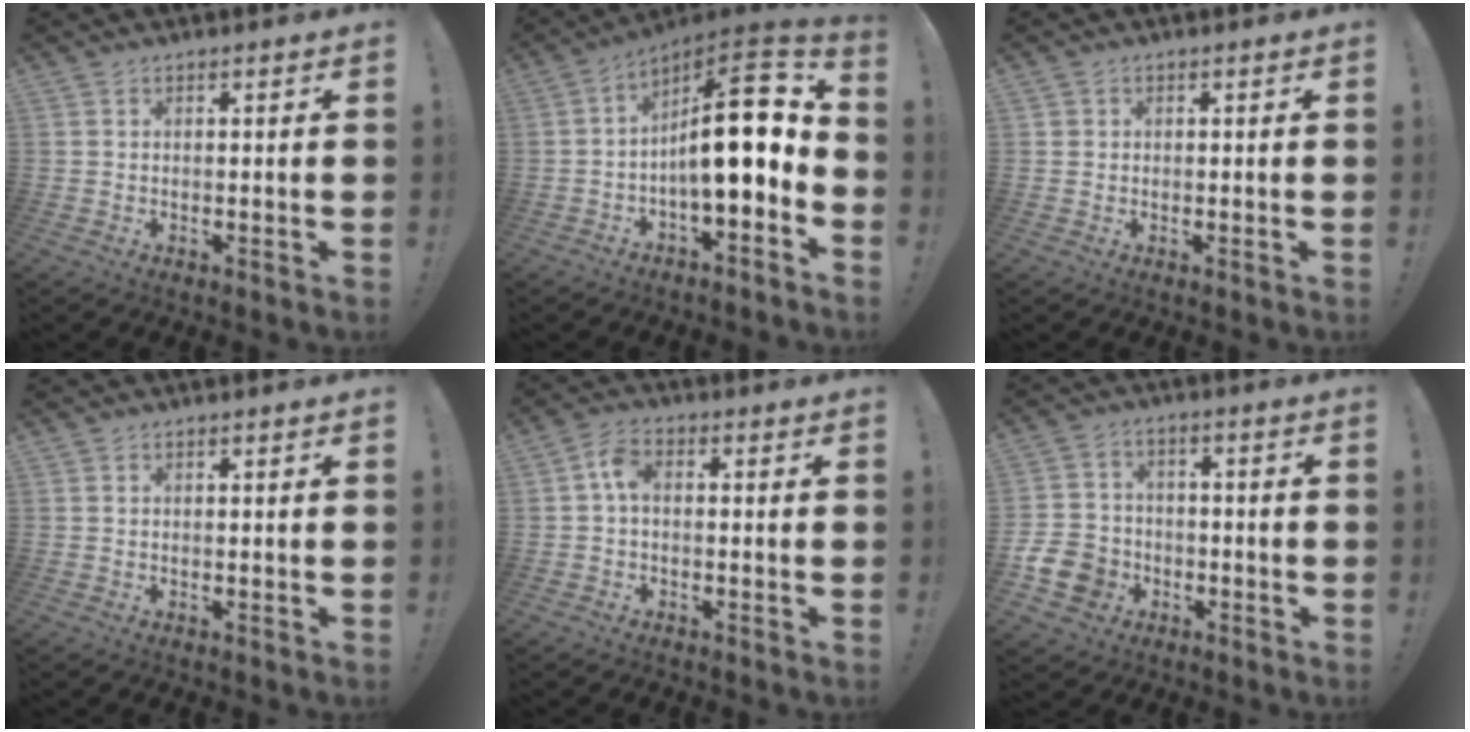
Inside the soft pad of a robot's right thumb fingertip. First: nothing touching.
{"total": 16.8, "force": [0.1, 5.7, 15.8], "torque": [-0.234, -0.003, 0.000]}
{"total": 0.8, "force": [0.3, 0.7, 0.1], "torque": [0.006, -0.003, 0.004]}
{"total": 0.0}
{"total": 4.8, "force": [0.0, 2.7, 4.0], "torque": [-0.079, 0.012, 0.001]}
{"total": 11.4, "force": [-4.6, 9.4, 4.5], "torque": [-0.080, 0.028, -0.082]}